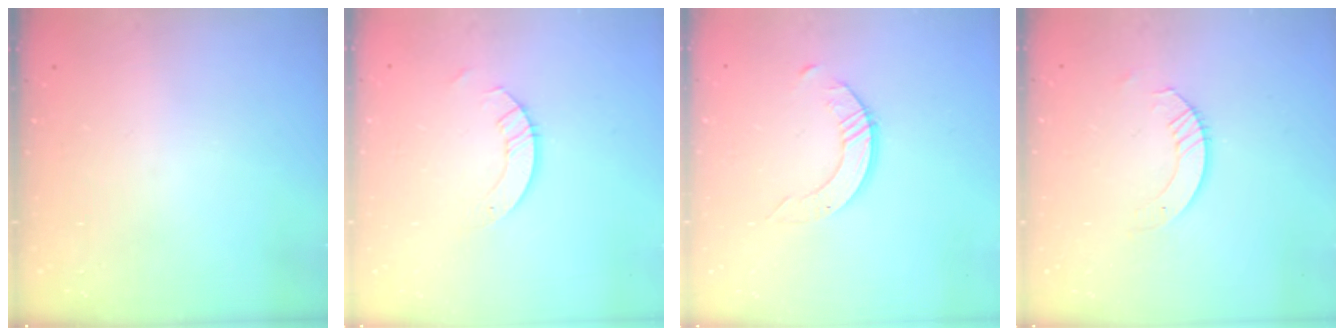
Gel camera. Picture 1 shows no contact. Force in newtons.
{"total": 3.5, "press": 3.5, "slide": 0.3}
{"total": 2.5, "press": 2.5, "slide": 0.3}
{"total": 3.8, "press": 3.8, "slide": 0.4}